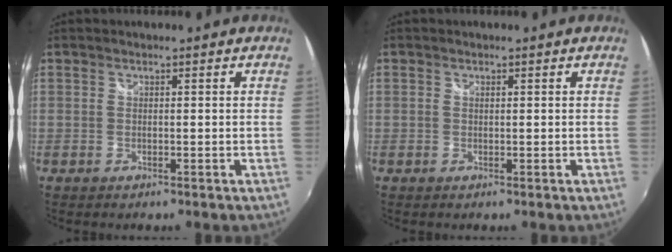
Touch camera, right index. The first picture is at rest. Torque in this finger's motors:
{"motor_torque": [-0.10, -0.02, -0.03, -0.01]}